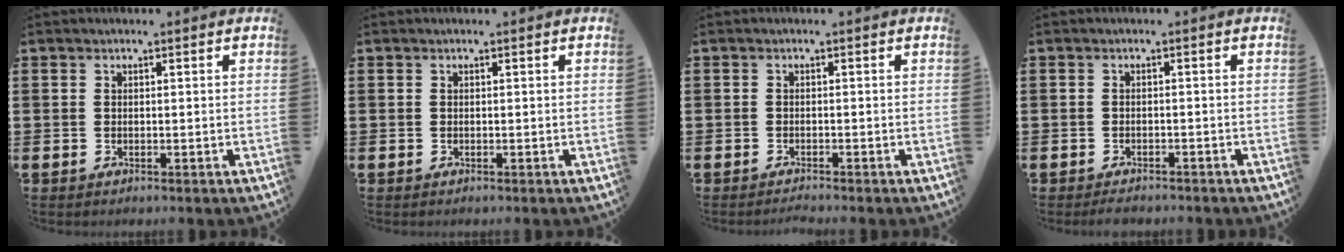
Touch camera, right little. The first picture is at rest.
{"total": 0.0}
{"total": 0.7, "force": [-0.7, -0.1, 0.2], "torque": [-0.004, -0.002, -0.013]}
{"total": 1.1, "force": [-1.1, 0.1, 0.1], "torque": [-0.005, 0.000, -0.022]}